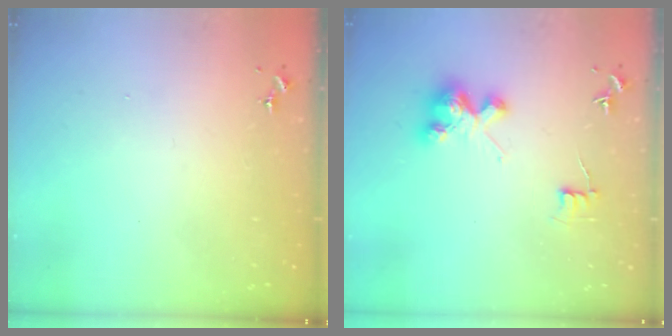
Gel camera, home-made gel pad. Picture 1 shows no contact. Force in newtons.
{"total": 6.9, "press": 6.9, "slide": 0.1}